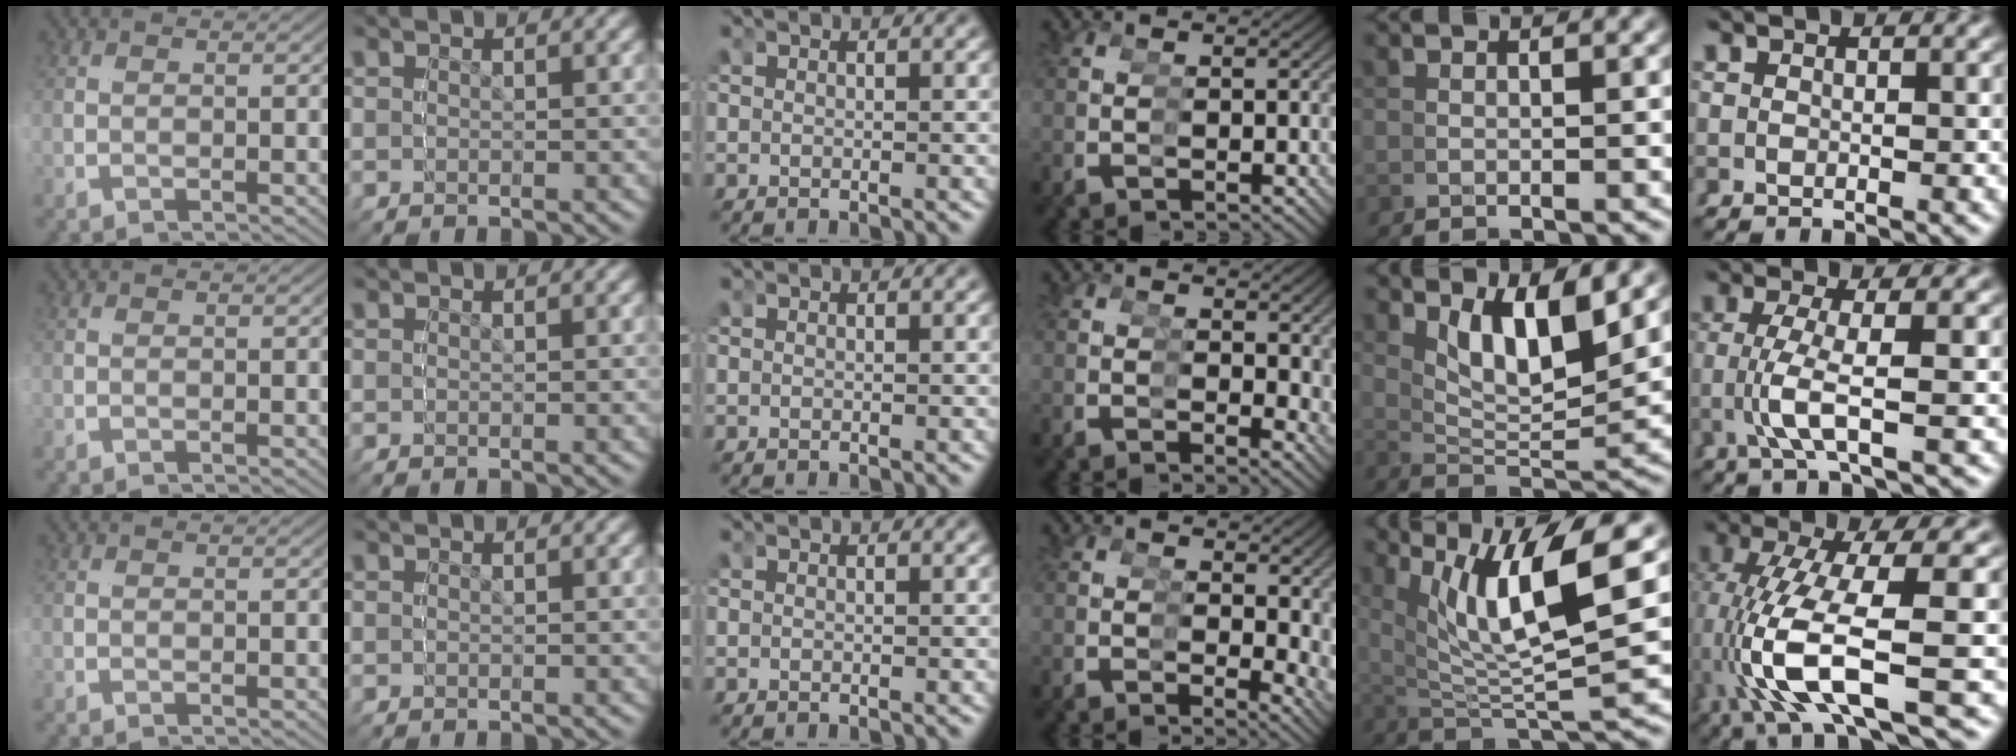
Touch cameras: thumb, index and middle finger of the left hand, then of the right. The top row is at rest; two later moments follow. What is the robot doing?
{"motion": "grasp_and_lifting", "object": "condiment"}